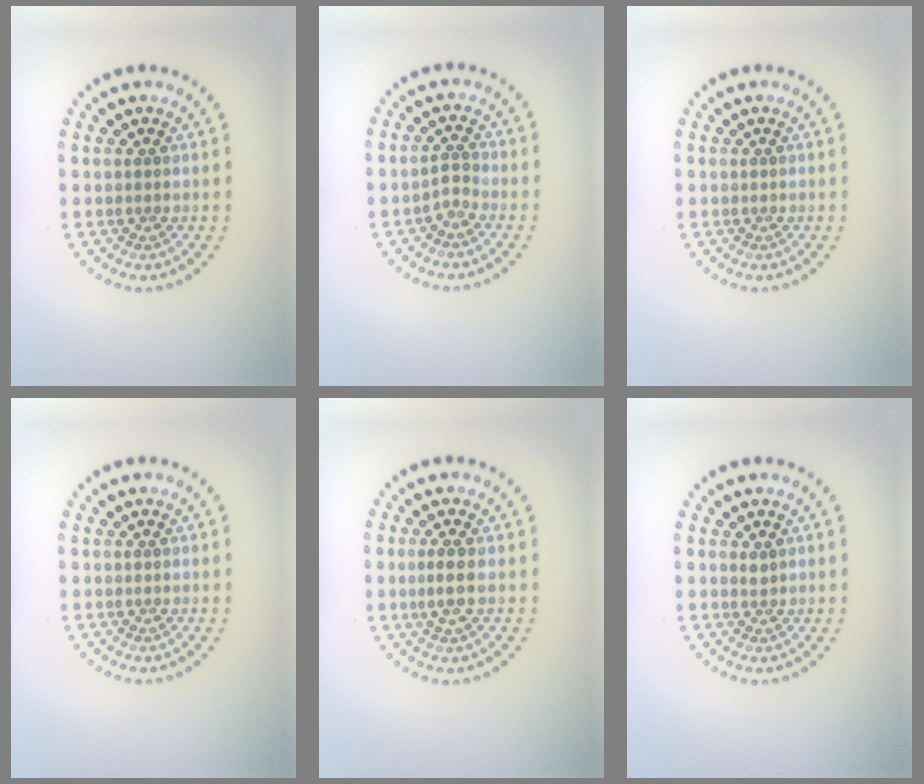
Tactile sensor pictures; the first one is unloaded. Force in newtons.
{"total": 1.1, "press": 0.8, "slide": 0.8}
{"total": 0.0}
{"total": 0.0}
{"total": 1.9, "press": 1.8, "slide": 0.7}
{"total": 0.7, "press": 0.4, "slide": 0.5}